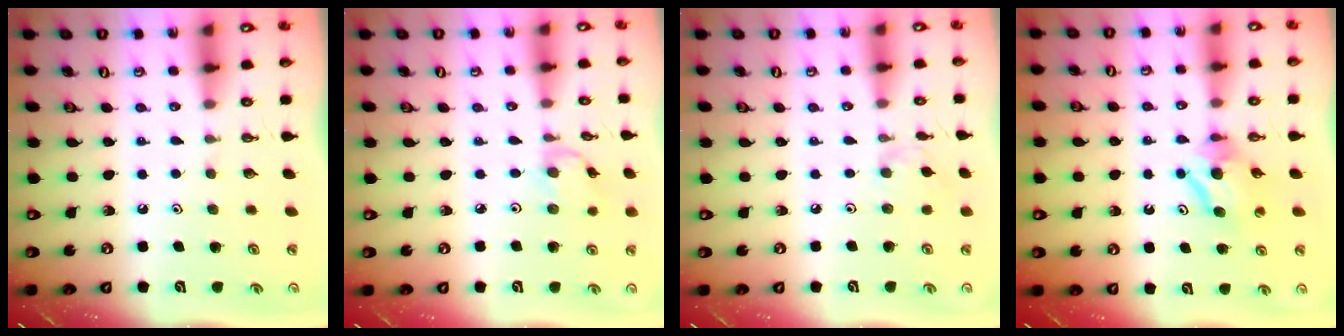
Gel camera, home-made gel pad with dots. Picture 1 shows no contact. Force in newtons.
{"total": 2.6, "press": 2.6, "slide": 0.2}
{"total": 1.3, "press": 1.3, "slide": 0.4}
{"total": 7.6, "press": 7.6, "slide": 0.3}